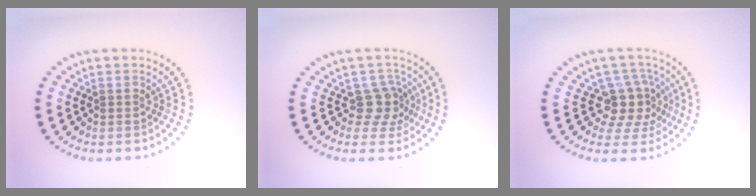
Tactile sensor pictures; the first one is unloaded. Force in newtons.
{"total": 2.5, "press": 1.9, "slide": 1.7}
{"total": 3.7, "press": 2.9, "slide": 2.3}